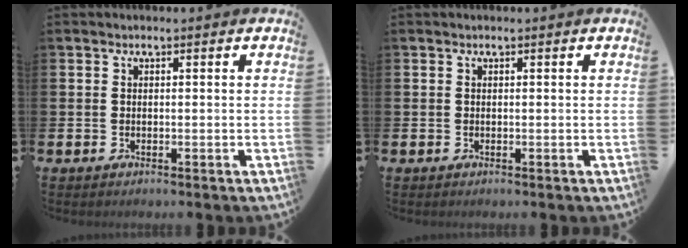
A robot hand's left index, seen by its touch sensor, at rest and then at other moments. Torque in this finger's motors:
{"motor_torque": [0.04, -0.15, -0.02, -0.01]}